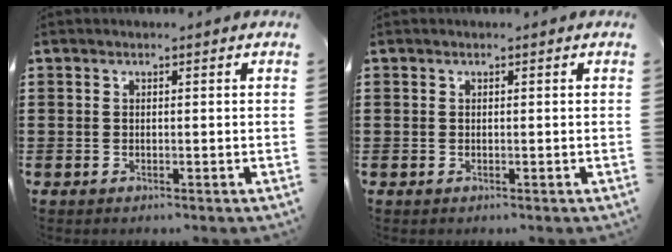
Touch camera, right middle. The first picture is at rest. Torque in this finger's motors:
{"motor_torque": [-2.14, 0.00, 0.06, -0.01]}